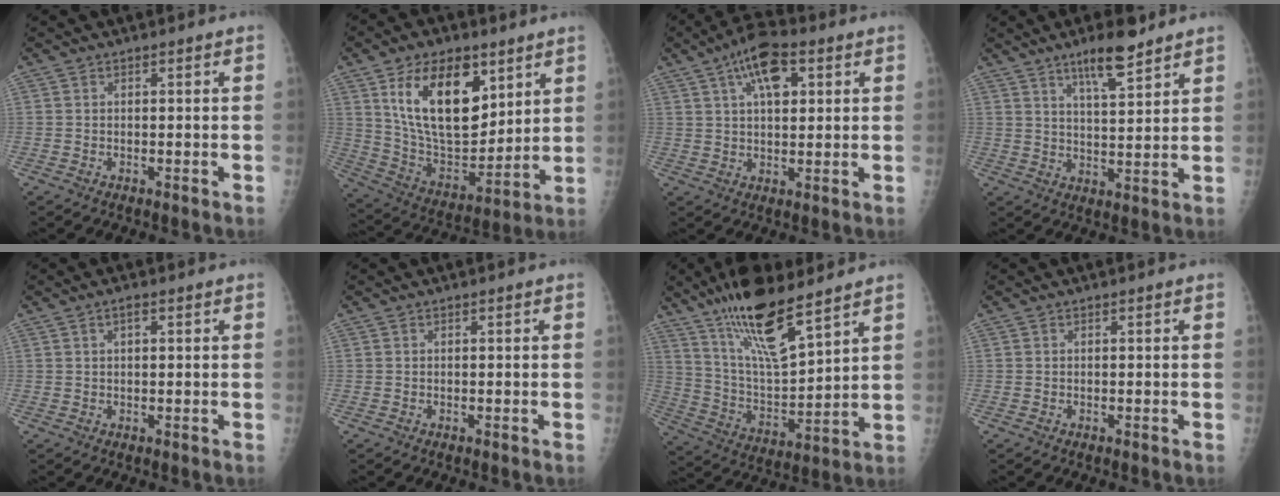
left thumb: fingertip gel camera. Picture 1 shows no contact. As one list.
[{"total": 20.6, "force": [9.1, 11.1, 14.8], "torque": [-0.207, -0.050, 0.174]}, {"total": 10.2, "force": [4.3, 4.9, 7.9], "torque": [-0.121, 0.003, 0.068]}, {"total": 8.5, "force": [6.0, 1.8, 5.7], "torque": [-0.085, -0.037, 0.103]}, {"total": 1.7, "force": [0.7, 0.7, 1.3], "torque": [-0.020, 0.002, 0.011]}, {"total": 0.0}, {"total": 17.7, "force": [12.3, 4.4, 12.0], "torque": [-0.195, -0.062, 0.237]}, {"total": 0.0}]